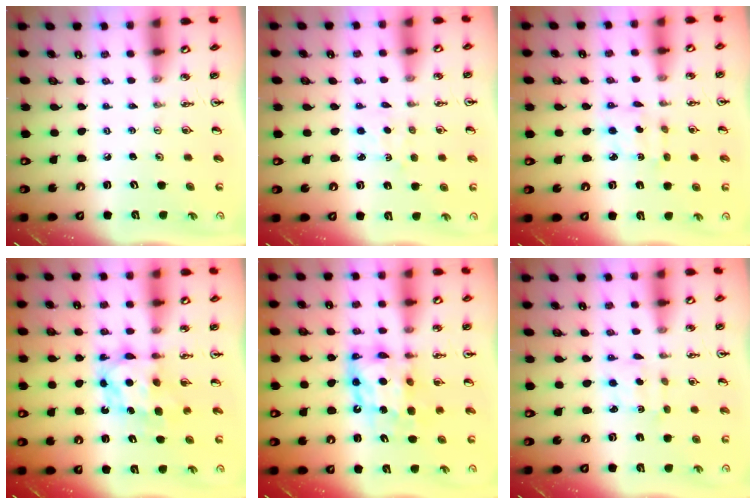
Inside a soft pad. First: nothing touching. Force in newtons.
{"total": 2.3, "press": 2.3, "slide": 0.2}
{"total": 2.5, "press": 2.5, "slide": 0.1}
{"total": 6.5, "press": 6.5, "slide": 0.5}
{"total": 9.8, "press": 9.8, "slide": 0.9}
{"total": 1.9, "press": 1.8, "slide": 0.6}